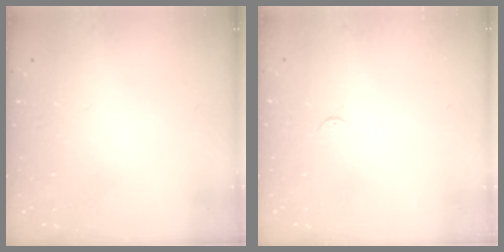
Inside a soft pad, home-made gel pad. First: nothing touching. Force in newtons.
{"total": 2.7, "press": 2.7, "slide": 0.4}